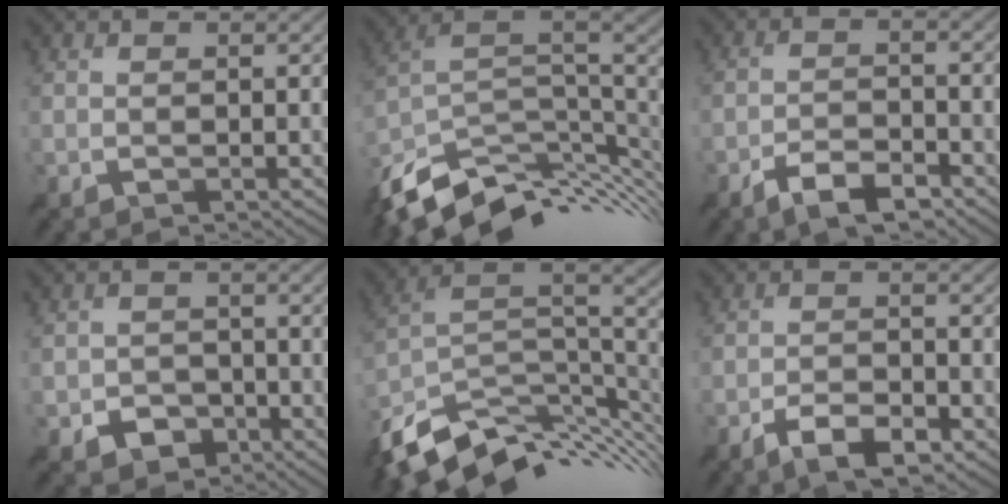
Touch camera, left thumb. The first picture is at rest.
{"total": 12.4, "force": [-6.3, 6.0, 8.8], "torque": [-0.197, -0.019, -0.109]}
{"total": 5.4, "force": [-3.9, 1.8, 3.4], "torque": [-0.063, 0.001, -0.070]}
{"total": 3.7, "force": [-2.0, 2.9, 1.3], "torque": [-0.021, -0.008, -0.036]}
{"total": 12.2, "force": [-6.2, 6.0, 8.7], "torque": [-0.193, -0.020, -0.105]}
{"total": 5.3, "force": [-3.4, 2.0, 3.6], "torque": [-0.066, -0.001, -0.058]}